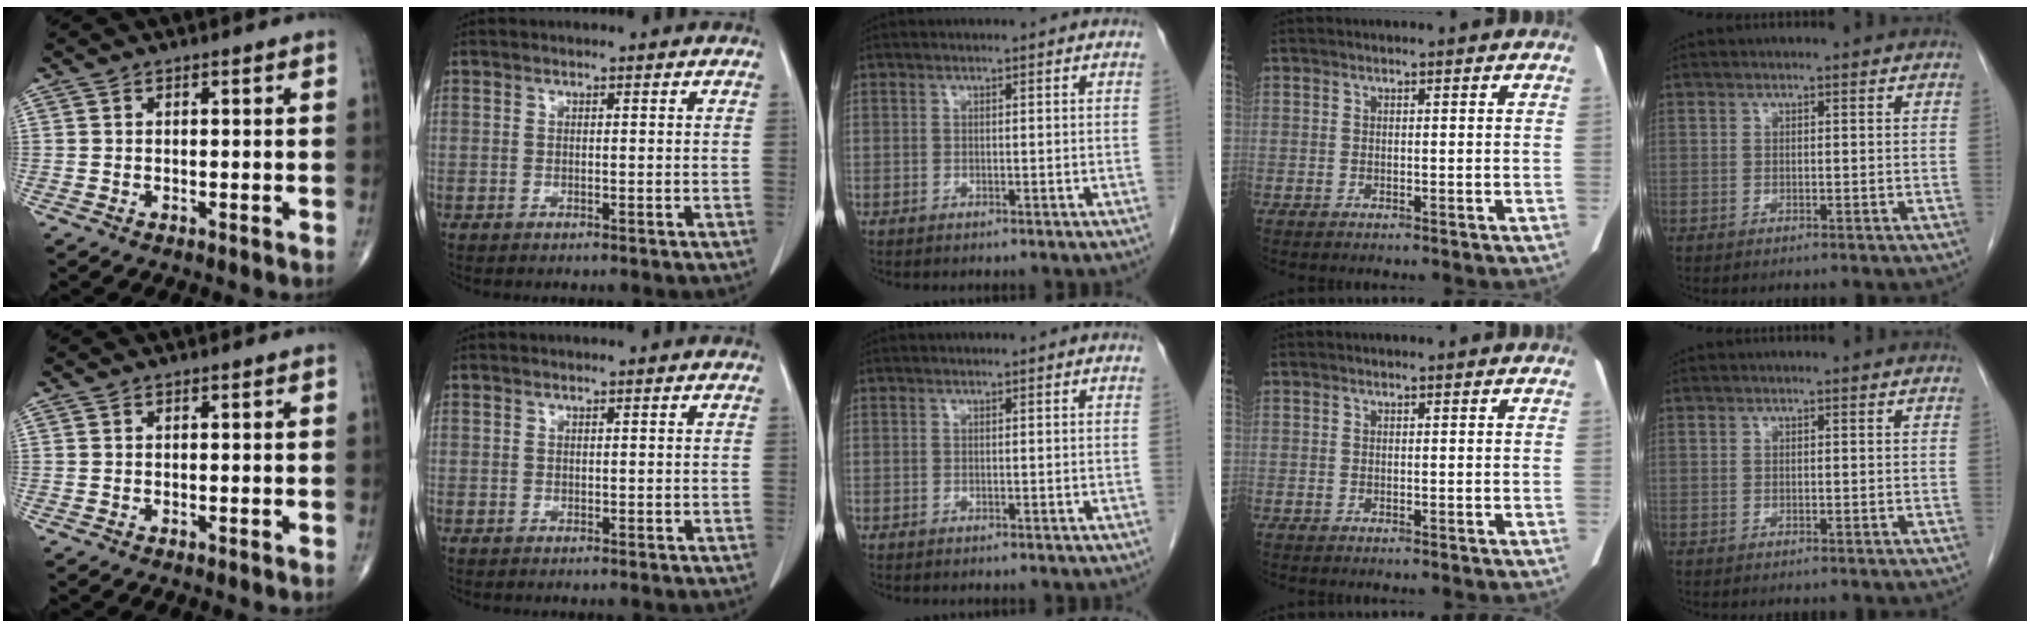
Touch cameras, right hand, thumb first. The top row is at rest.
{}